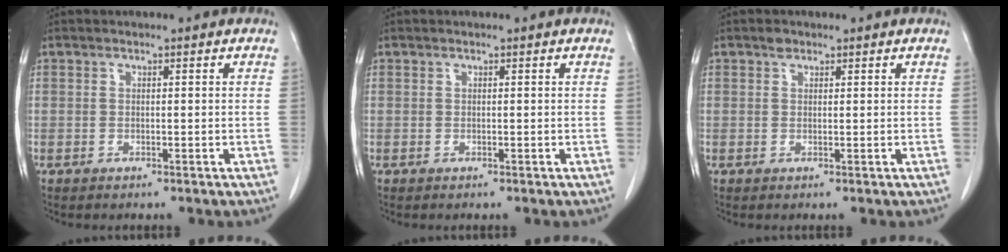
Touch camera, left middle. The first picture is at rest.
{"total": 0.0}
{"total": 1.0, "force": [0.7, 0.6, 0.3], "torque": [-0.005, 0.001, 0.011]}